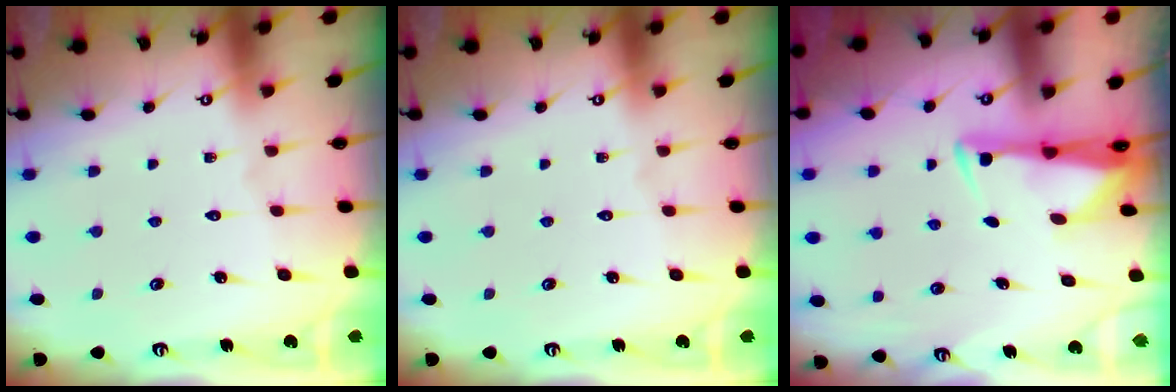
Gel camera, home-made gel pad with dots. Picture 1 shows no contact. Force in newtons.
{"total": 0.0}
{"total": 3.0, "press": 2.9, "slide": 0.9}